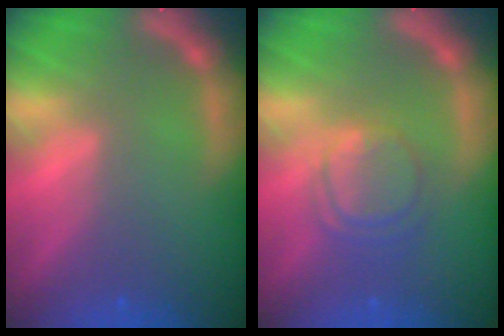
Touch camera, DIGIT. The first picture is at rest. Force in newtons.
{"total": 4.5}